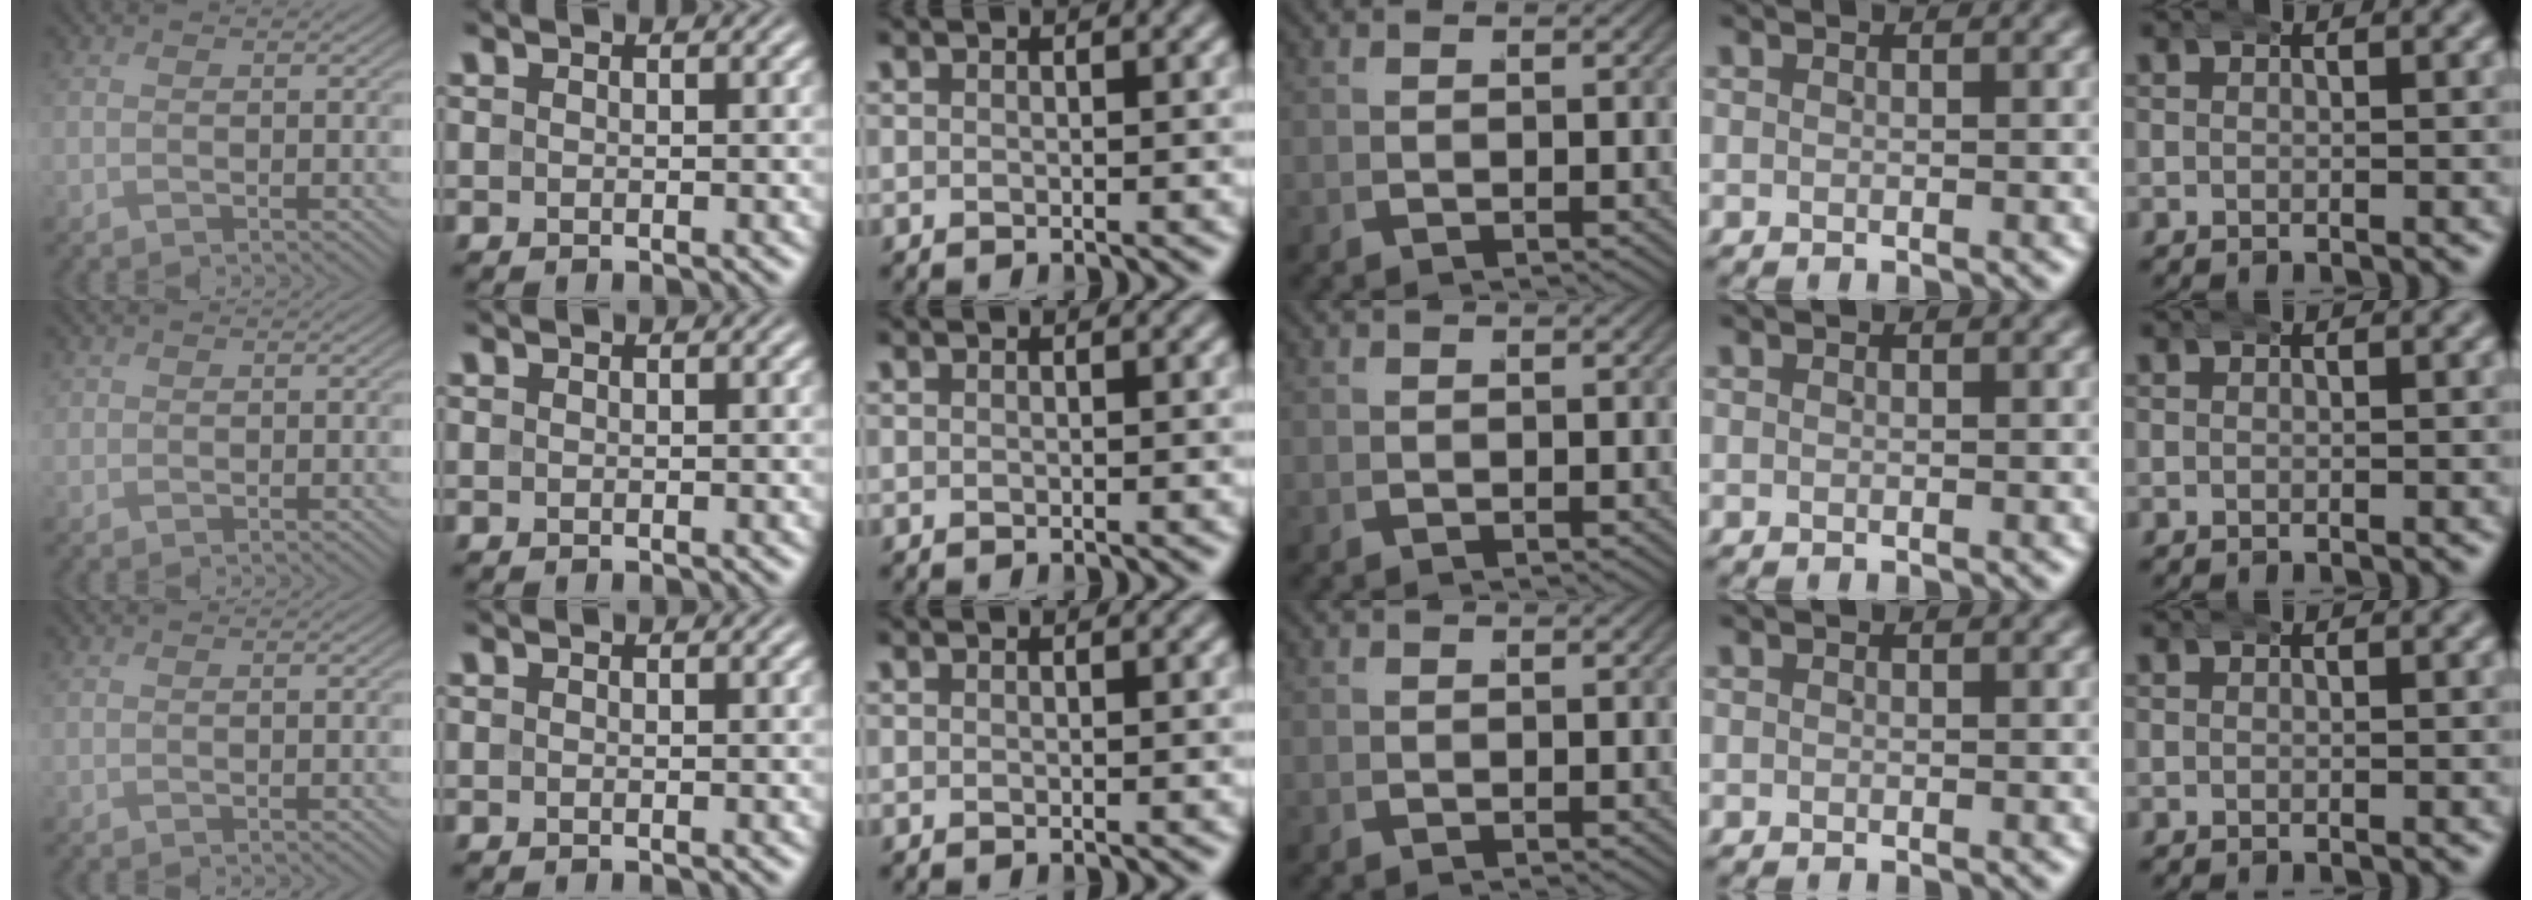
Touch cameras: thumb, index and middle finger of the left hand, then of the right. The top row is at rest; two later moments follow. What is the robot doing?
{"motion": "wrap", "object": "aluminum foil"}